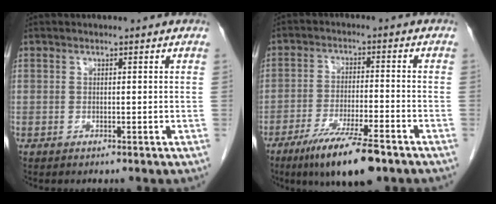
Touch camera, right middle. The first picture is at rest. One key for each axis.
{"total": 10.9, "fx": -7.4, "fy": 1.3, "fz": 7.8, "tx": -0.139, "ty": -0.026, "tz": -0.124}